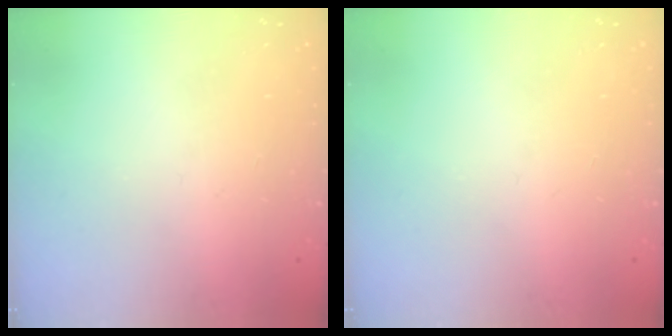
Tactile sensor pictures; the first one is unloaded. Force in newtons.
{"total": 0.0}